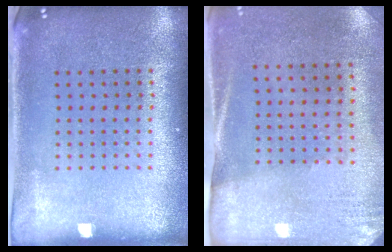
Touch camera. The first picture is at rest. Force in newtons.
{"total": 2.6, "press": 2.3, "slide": 1.3}